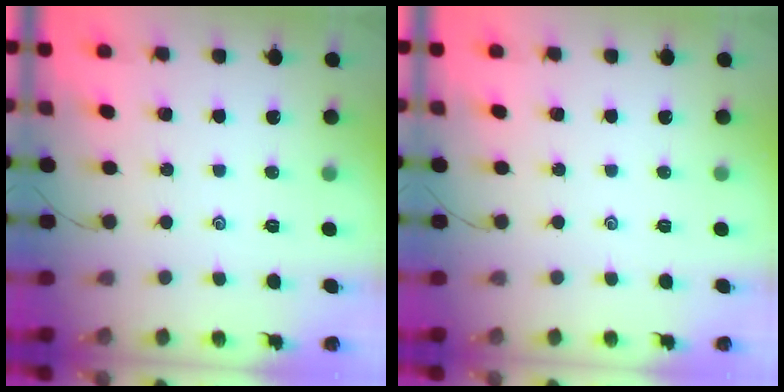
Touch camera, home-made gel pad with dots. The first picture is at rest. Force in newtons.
{"total": 0.0}